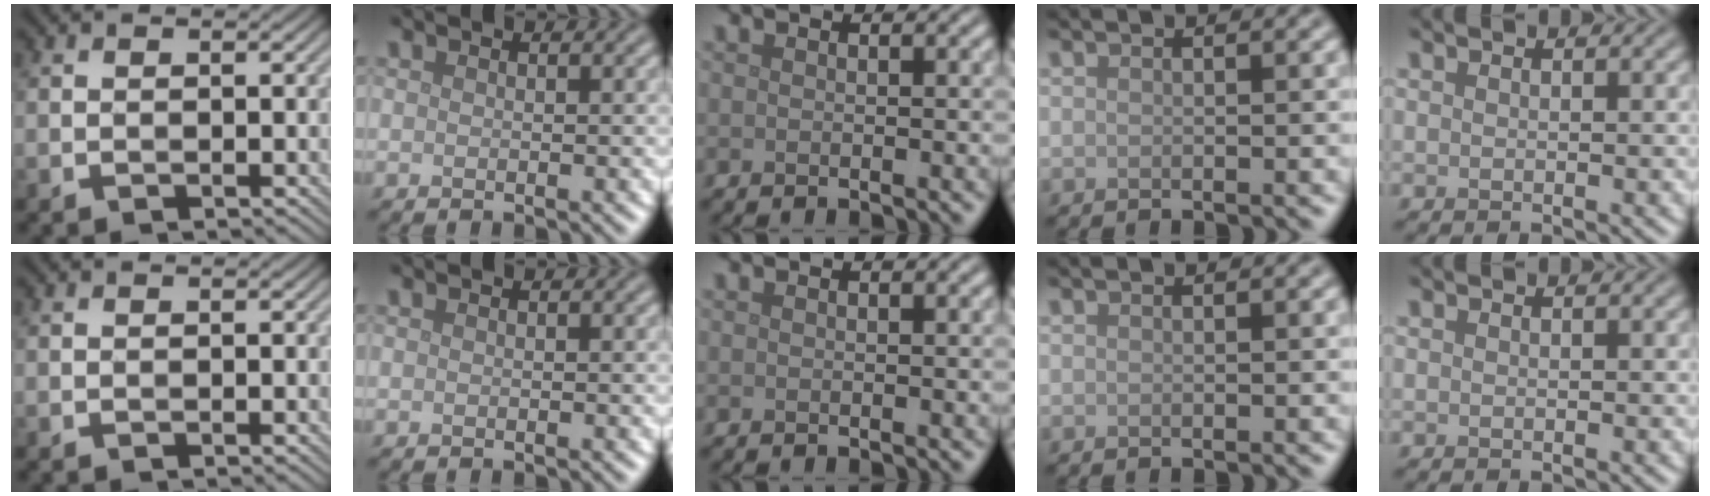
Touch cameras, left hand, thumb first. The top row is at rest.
{}